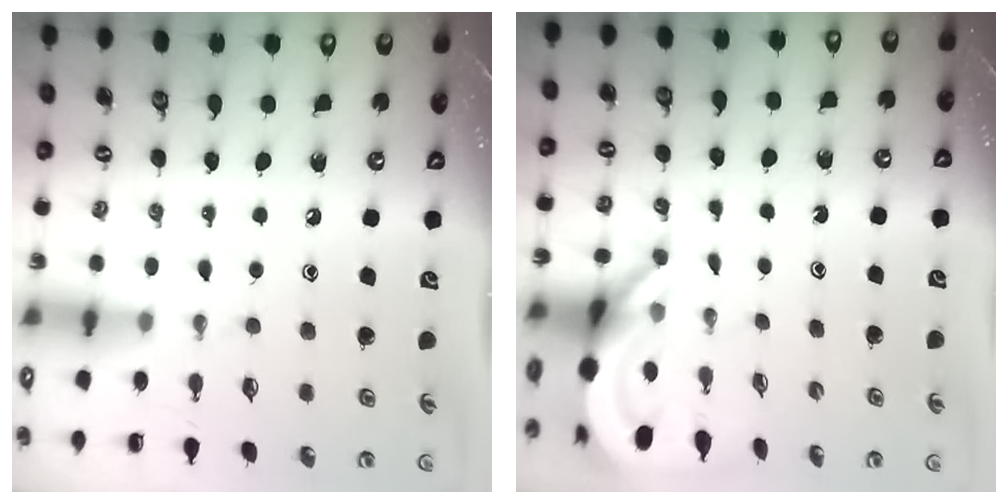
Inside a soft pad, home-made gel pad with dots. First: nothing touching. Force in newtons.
{"total": 5.7, "press": 5.7, "slide": 0.4}